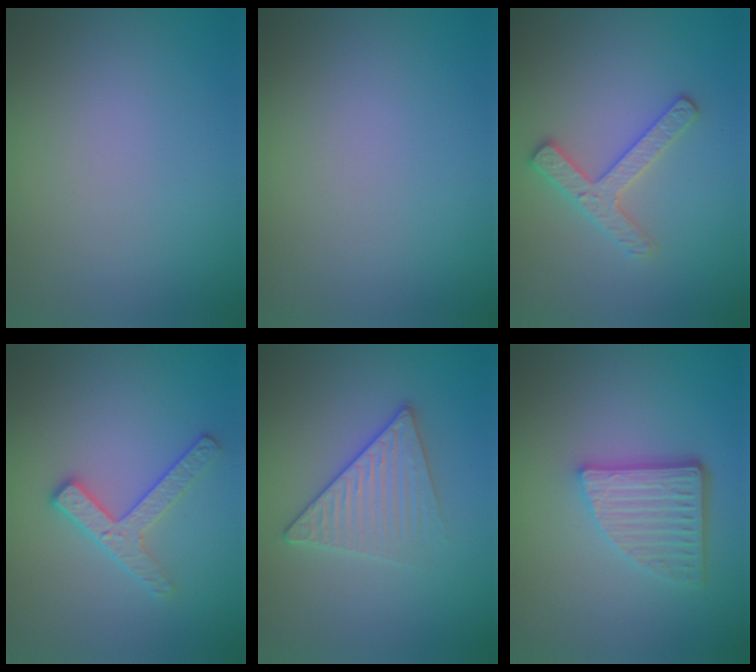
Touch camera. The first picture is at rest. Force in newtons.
{"total": 0.0}
{"total": 2.5, "press": 2.5, "slide": 0.4}
{"total": 2.6, "press": 2.4, "slide": 0.9}
{"total": 3.3, "press": 3.0, "slide": 1.3}
{"total": 5.0, "press": 3.5, "slide": 3.6}